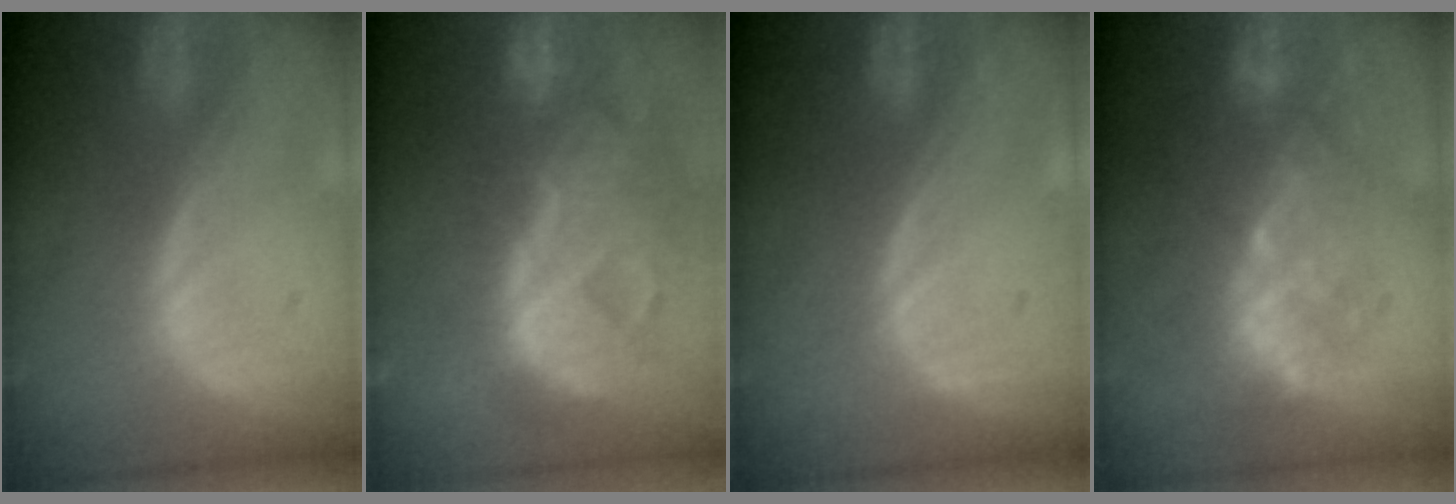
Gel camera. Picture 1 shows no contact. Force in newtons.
{"total": 13.1, "press": 11.1, "slide": 6.9}
{"total": 0.0}
{"total": 9.1, "press": 8.4, "slide": 3.5}